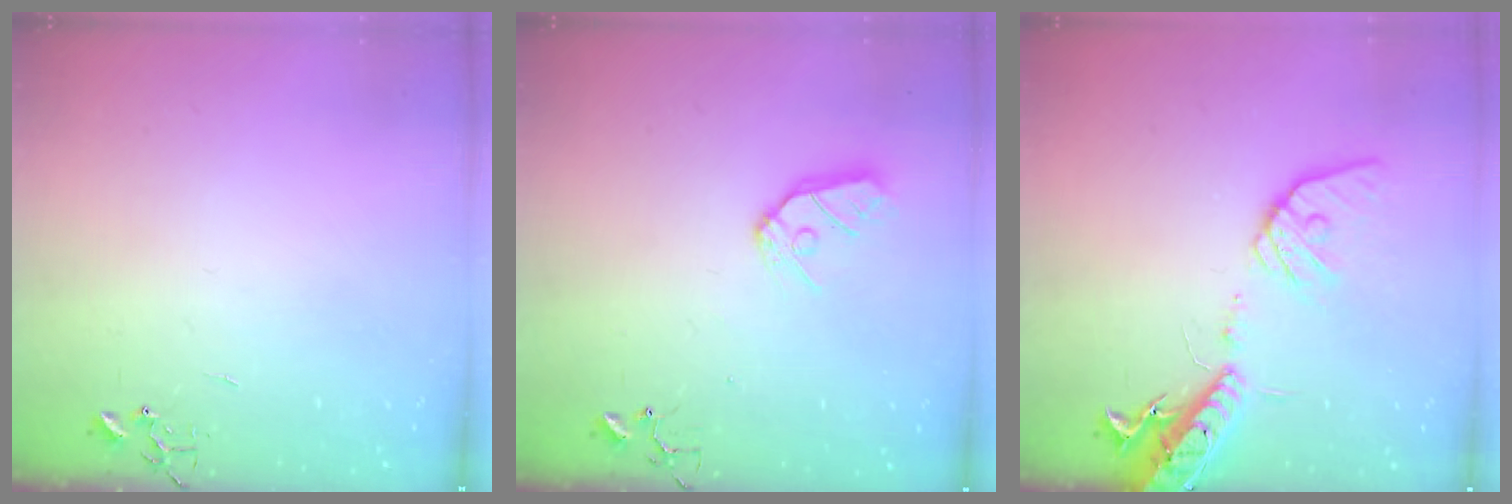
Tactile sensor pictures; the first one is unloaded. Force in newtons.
{"total": 9.7, "press": 9.7, "slide": 0.9}
{"total": 17.5, "press": 17.1, "slide": 3.5}